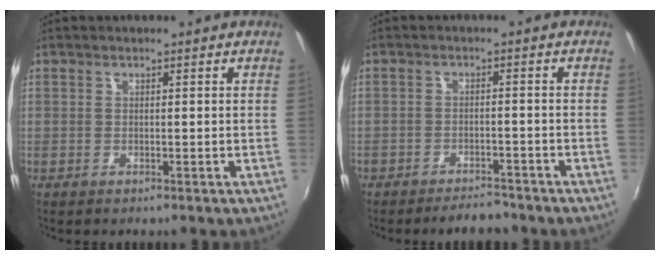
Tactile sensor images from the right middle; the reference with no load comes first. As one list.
[{"total": 5.6, "force": [-5.0, 1.9, 1.6], "torque": [-0.047, 0.000, -0.072]}]